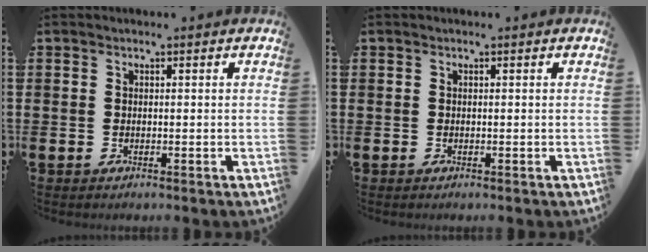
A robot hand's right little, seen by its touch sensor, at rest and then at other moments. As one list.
[{"total": 0.0}]